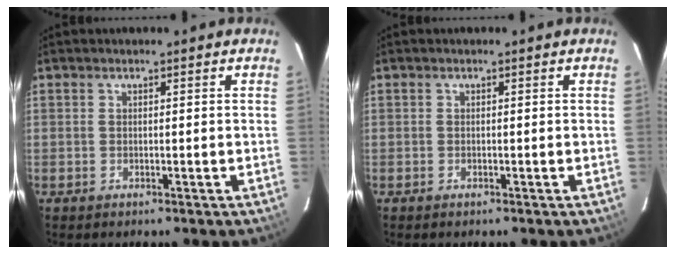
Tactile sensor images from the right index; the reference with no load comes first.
{"total": 0.0}